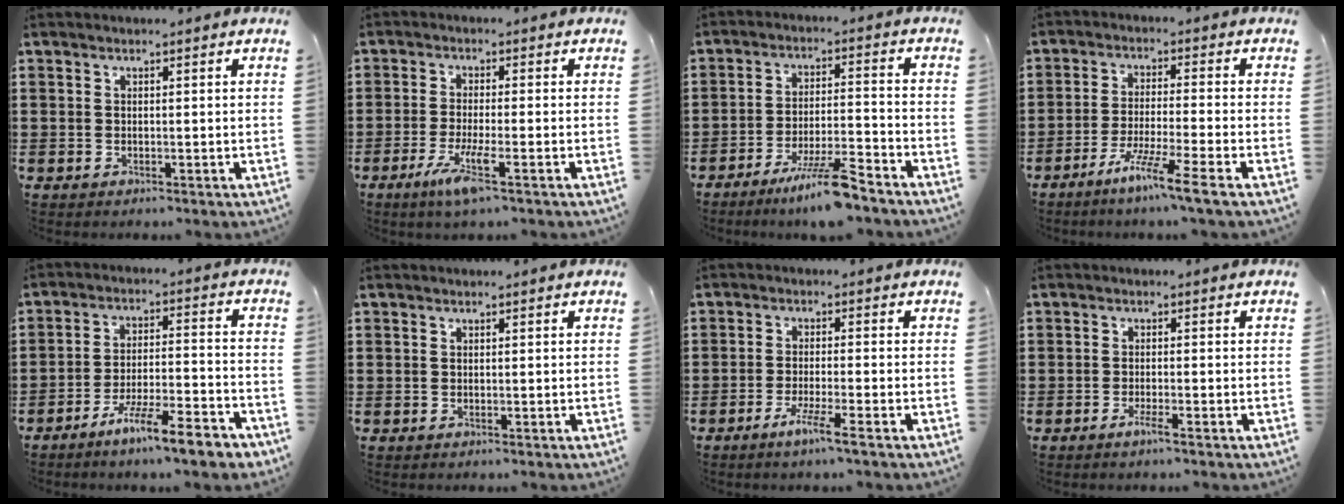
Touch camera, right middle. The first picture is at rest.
{"total": 5.5, "force": [-2.6, 0.3, 4.8], "torque": [-0.104, -0.019, -0.050]}
{"total": 7.6, "force": [-6.0, 0.3, 4.6], "torque": [-0.089, -0.006, -0.110]}
{"total": 6.8, "force": [-5.0, -0.8, 4.5], "torque": [-0.087, -0.015, -0.096]}
{"total": 9.6, "force": [-7.6, 1.1, 5.7], "torque": [-0.095, 0.011, -0.142]}
{"total": 0.0}
{"total": 4.0, "force": [-2.7, -0.4, 2.9], "torque": [-0.045, -0.004, -0.047]}
{"total": 1.9, "force": [-1.2, 0.0, 1.5], "torque": [-0.032, -0.003, -0.024]}